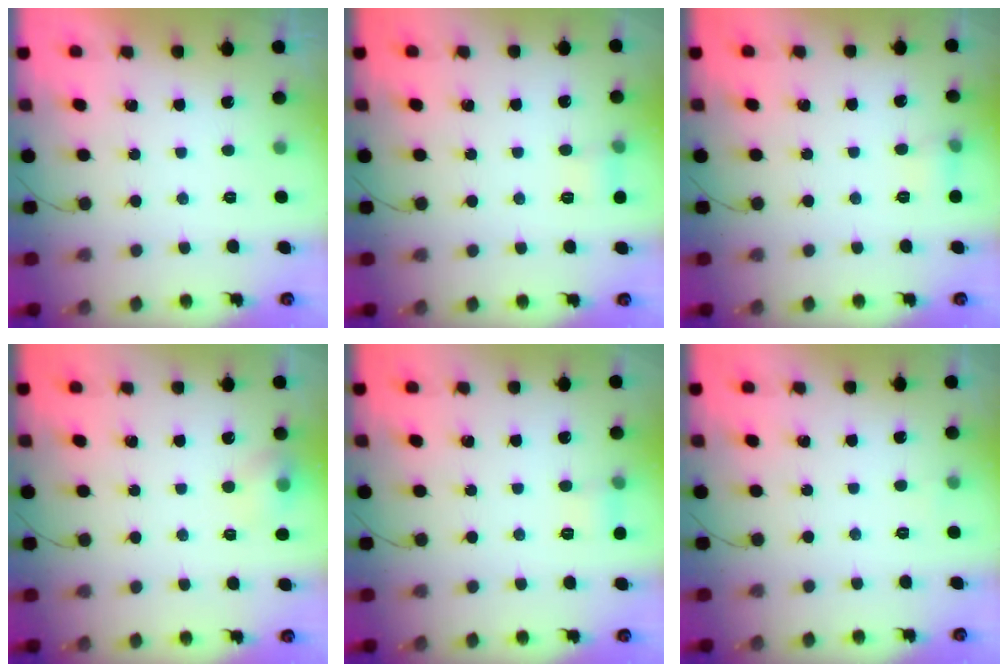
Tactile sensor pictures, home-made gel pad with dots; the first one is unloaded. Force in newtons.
{"total": 5.1, "press": 4.9, "slide": 1.4}
{"total": 5.1, "press": 4.9, "slide": 1.4}
{"total": 7.2, "press": 7.0, "slide": 1.5}
{"total": 5.1, "press": 4.9, "slide": 1.4}
{"total": 2.4, "press": 2.2, "slide": 0.9}